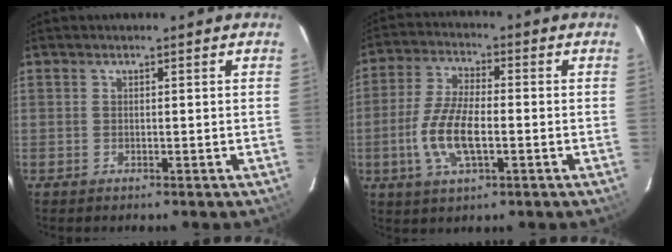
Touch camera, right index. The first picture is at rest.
{"total": 10.4, "force": [-2.6, 3.9, 9.3], "torque": [-0.194, -0.001, -0.052]}